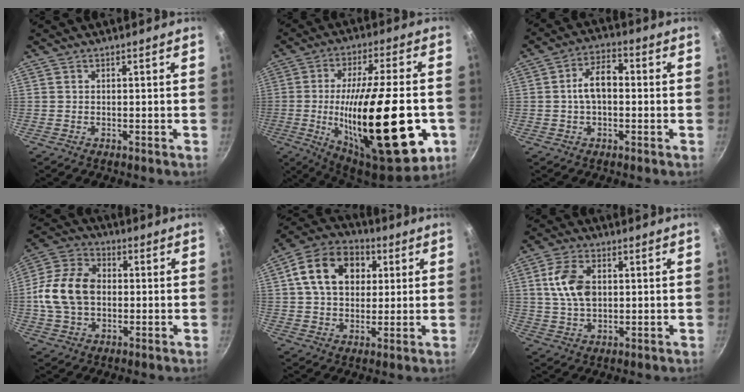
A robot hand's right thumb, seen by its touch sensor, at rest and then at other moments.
{"total": 30.3, "force": [-6.1, 9.9, 28.0], "torque": [-0.424, 0.005, -0.082]}
{"total": 7.4, "force": [-0.1, 4.5, 5.9], "torque": [-0.085, 0.026, -0.009]}
{"total": 13.8, "force": [-0.1, 10.0, 9.5], "torque": [-0.162, 0.023, -0.014]}
{"total": 15.0, "force": [3.8, 11.0, 9.3], "torque": [-0.136, 0.018, 0.049]}
{"total": 9.1, "force": [1.6, 5.7, 6.9], "torque": [-0.121, 0.000, 0.027]}